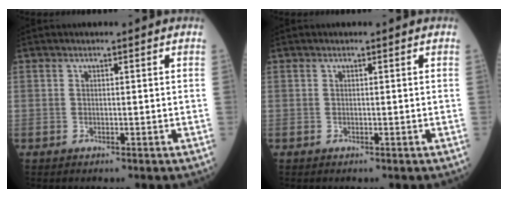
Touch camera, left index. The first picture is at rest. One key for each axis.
{"total": 0.0}